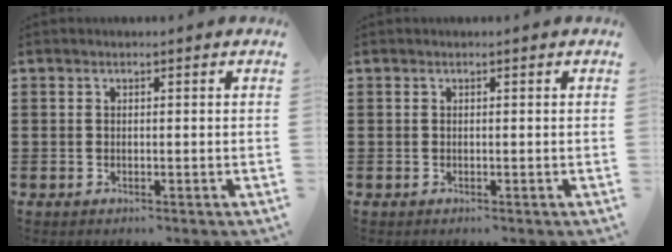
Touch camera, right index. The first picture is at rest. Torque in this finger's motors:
{"motor_torque": [-0.85, 1.29, 0.00, 0.00]}